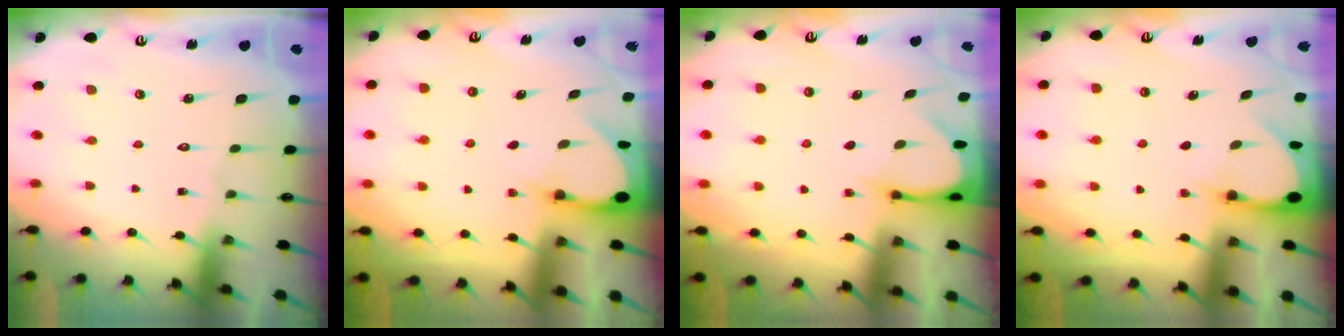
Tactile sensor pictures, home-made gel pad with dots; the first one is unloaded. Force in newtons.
{"total": 3.2, "press": 3.2, "slide": 0.2}
{"total": 3.7, "press": 3.7, "slide": 0.3}
{"total": 3.4, "press": 3.4, "slide": 0.2}